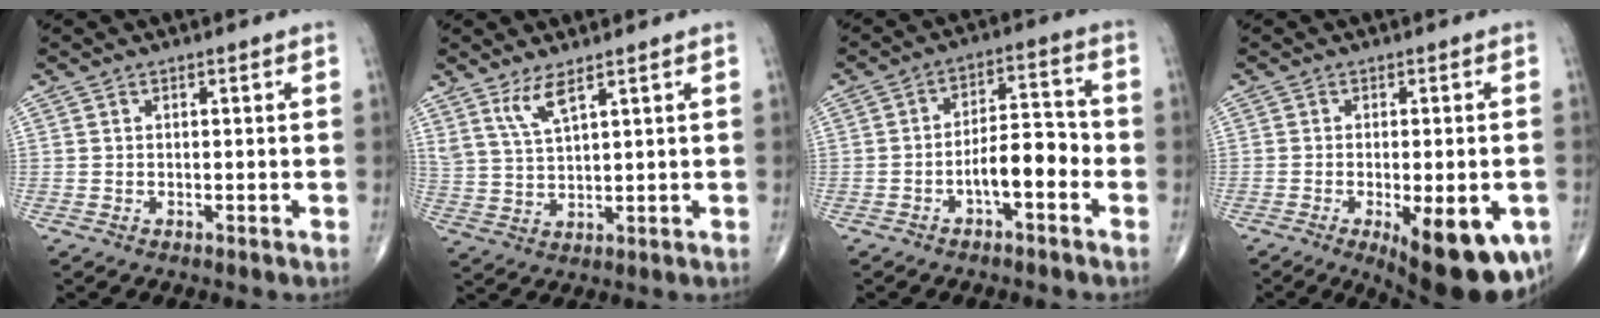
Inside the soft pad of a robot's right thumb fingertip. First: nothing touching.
{"total": 5.3, "force": [3.4, 1.0, 3.8], "torque": [-0.083, -0.024, 0.076]}
{"total": 8.3, "force": [-2.9, 3.4, 7.0], "torque": [-0.099, 0.037, -0.053]}
{"total": 15.8, "force": [-6.0, 5.7, 13.4], "torque": [-0.136, -0.007, -0.067]}